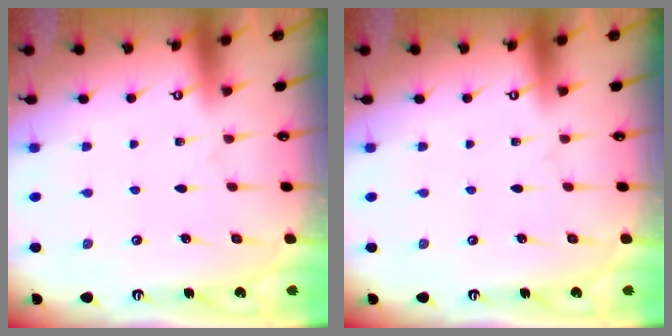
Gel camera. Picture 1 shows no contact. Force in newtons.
{"total": 0.0}